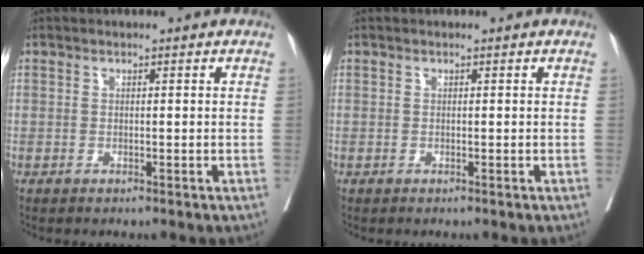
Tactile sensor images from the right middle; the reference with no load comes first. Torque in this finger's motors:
{"motor_torque": [0.31, -0.15, -0.02, 0.00]}